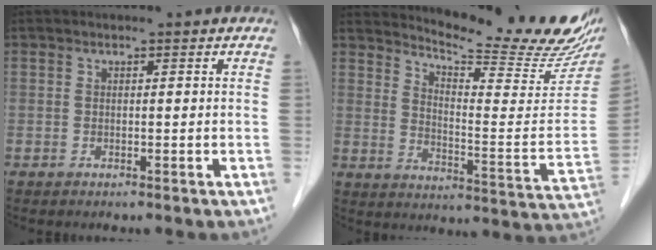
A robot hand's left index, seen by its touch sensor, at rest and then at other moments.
{"total": 20.3, "force": [19.0, 1.2, 7.2], "torque": [-0.115, -0.107, 0.236]}